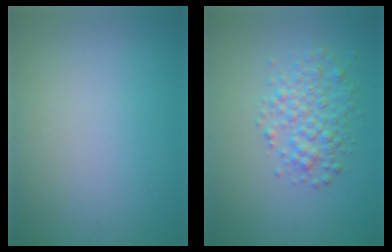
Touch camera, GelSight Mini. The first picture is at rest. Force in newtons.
{"total": 3.5, "press": 3.5, "slide": 0.1}